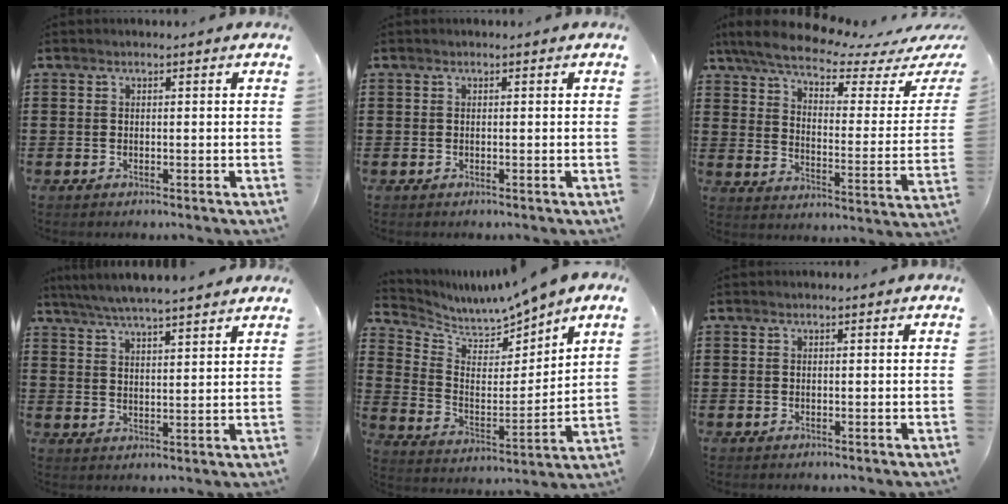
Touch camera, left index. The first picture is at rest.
{"total": 0.0}
{"total": 6.6, "force": [5.5, 0.9, 3.6], "torque": [-0.087, -0.043, 0.091]}
{"total": 4.3, "force": [4.2, -0.2, 1.1], "torque": [-0.037, -0.019, 0.073]}
{"total": 5.2, "force": [5.0, 1.2, 0.0], "torque": [-0.033, -0.044, 0.087]}
{"total": 0.0}